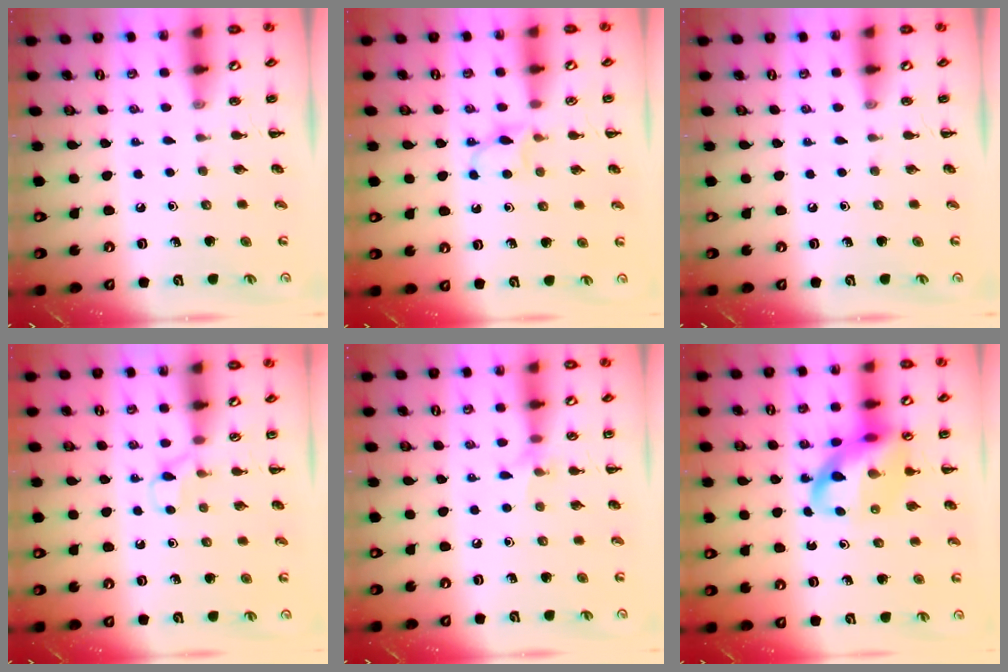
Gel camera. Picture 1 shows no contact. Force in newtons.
{"total": 4.1, "press": 3.9, "slide": 1.3}
{"total": 0.0}
{"total": 4.7, "press": 4.4, "slide": 1.4}
{"total": 5.5, "press": 5.2, "slide": 1.5}
{"total": 15.0, "press": 14.6, "slide": 3.4}